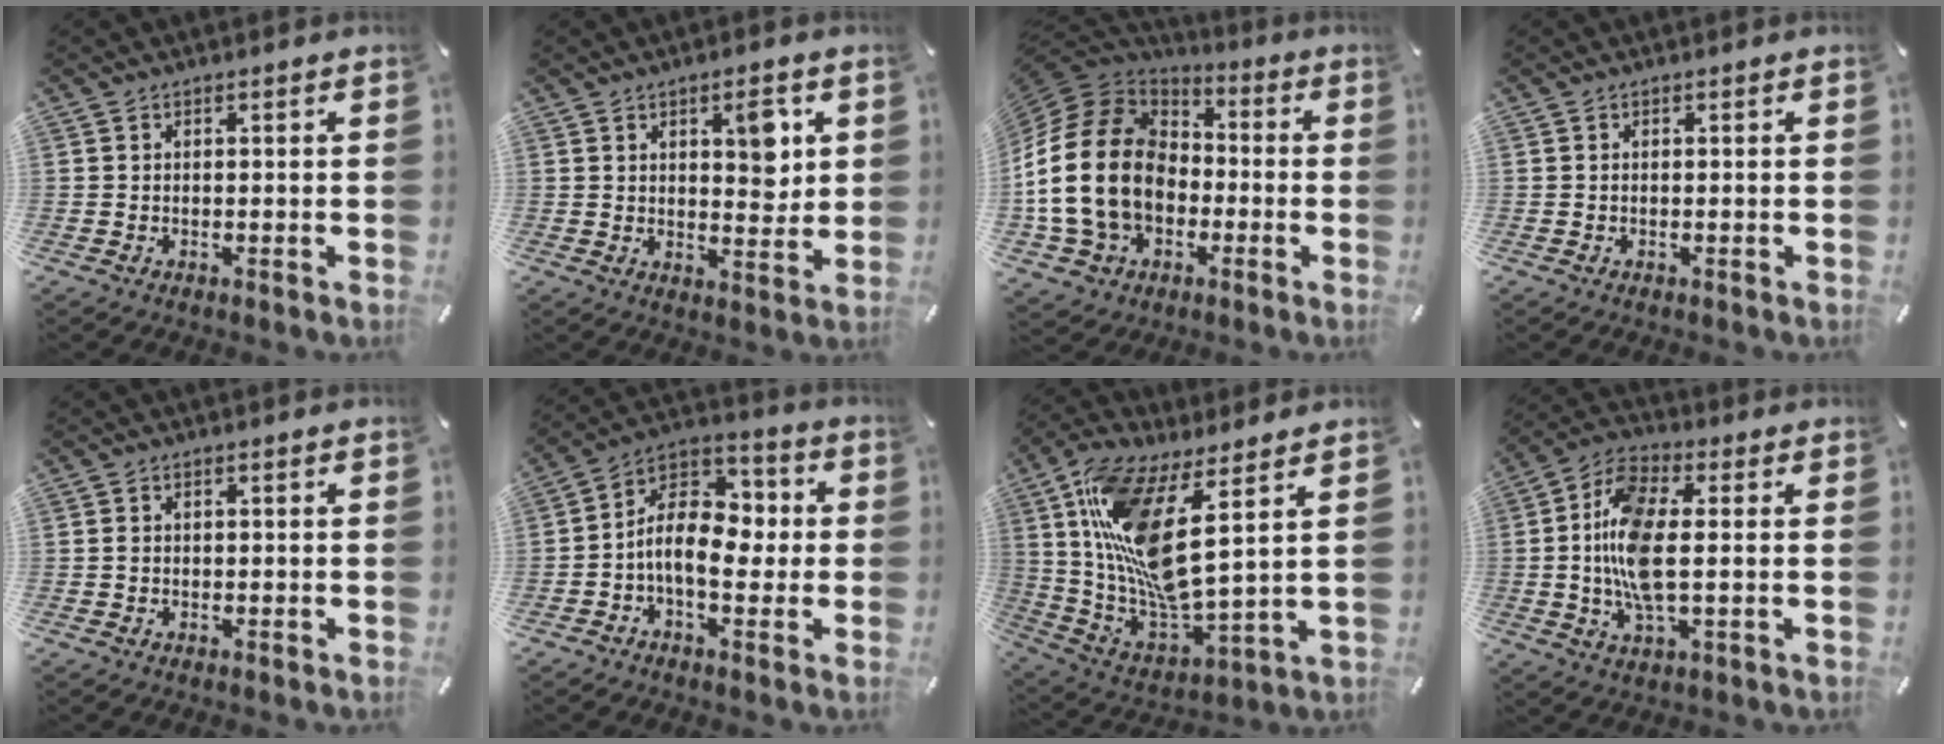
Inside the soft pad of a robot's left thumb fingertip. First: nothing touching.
{"total": 7.7, "force": [2.9, 4.0, 5.9], "torque": [-0.068, -0.013, 0.041]}
{"total": 21.9, "force": [-3.6, 17.0, 13.3], "torque": [-0.302, 0.029, -0.064]}
{"total": 0.0}
{"total": 0.8, "force": [-0.1, 0.6, 0.5], "torque": [-0.011, 0.003, -0.004]}
{"total": 12.0, "force": [-1.8, 7.9, 8.9], "torque": [-0.164, 0.007, -0.031]}
{"total": 16.3, "force": [7.5, 4.2, 13.9], "torque": [-0.315, -0.067, 0.115]}
{"total": 13.1, "force": [0.1, 5.8, 11.7], "torque": [-0.256, -0.011, 0.000]}